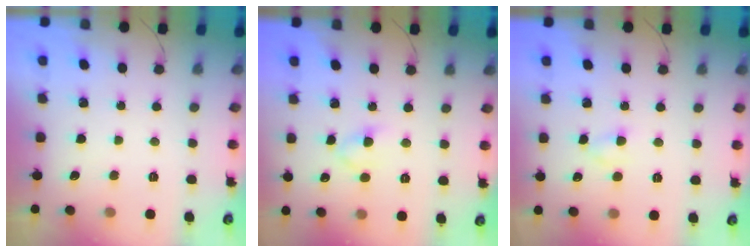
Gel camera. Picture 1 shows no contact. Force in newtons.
{"total": 2.9, "press": 2.6, "slide": 1.3}
{"total": 1.6, "press": 1.4, "slide": 0.9}